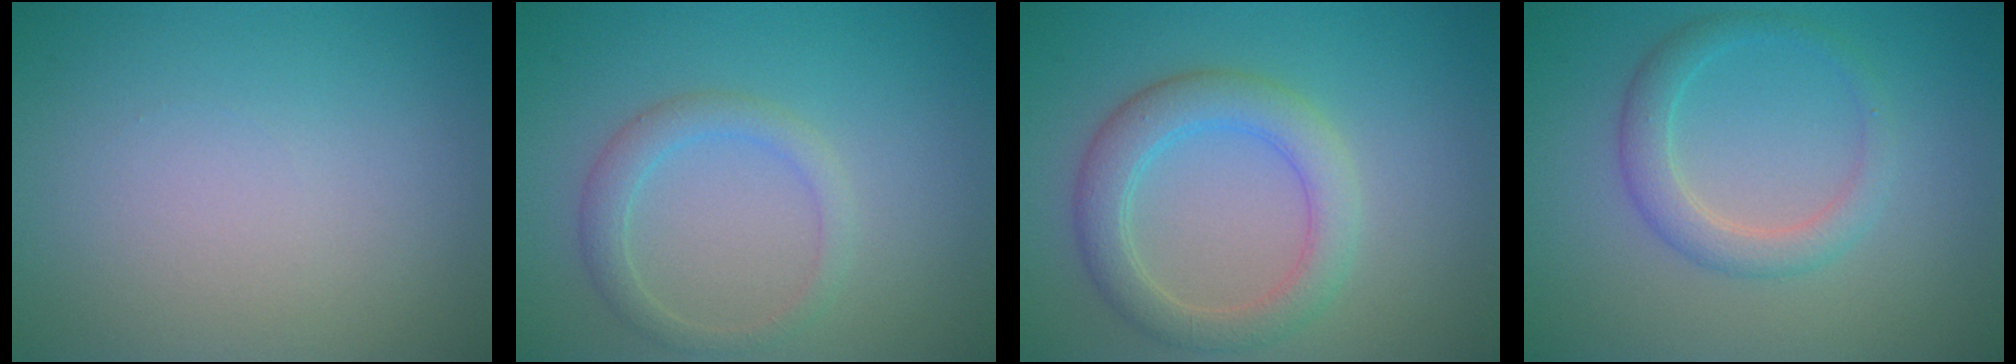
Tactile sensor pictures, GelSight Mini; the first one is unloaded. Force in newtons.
{"total": 2.2, "press": 2.1, "slide": 0.1}
{"total": 4.1, "press": 4.1, "slide": 0.2}
{"total": 2.7, "press": 2.7, "slide": 0.1}